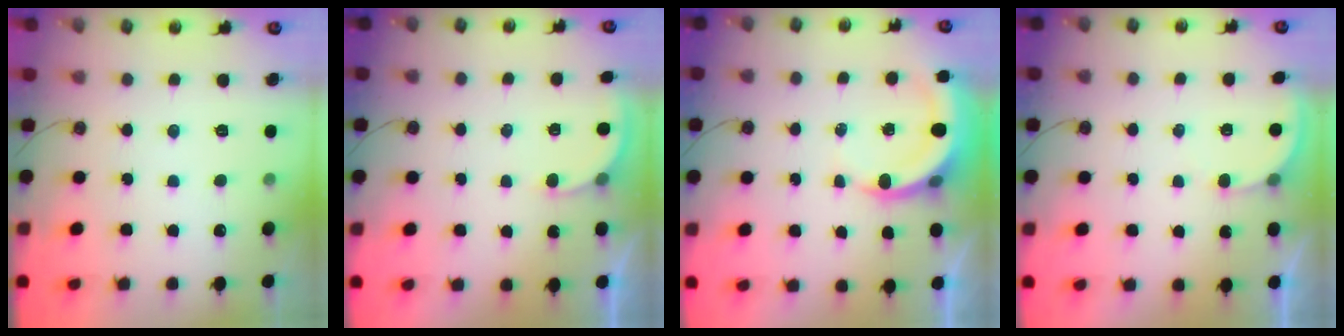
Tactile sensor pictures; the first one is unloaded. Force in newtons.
{"total": 2.9, "press": 2.9, "slide": 0.3}
{"total": 5.6, "press": 5.6, "slide": 0.6}
{"total": 2.7, "press": 2.7, "slide": 0.2}